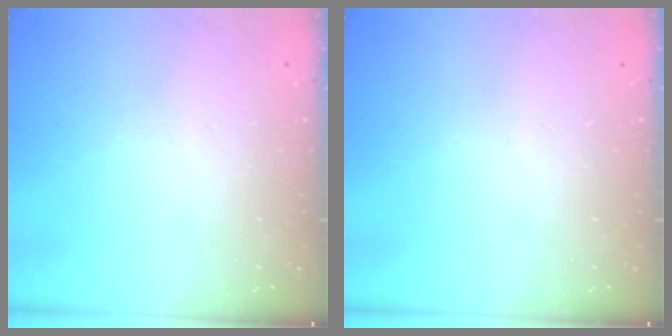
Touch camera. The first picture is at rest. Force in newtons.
{"total": 0.0}